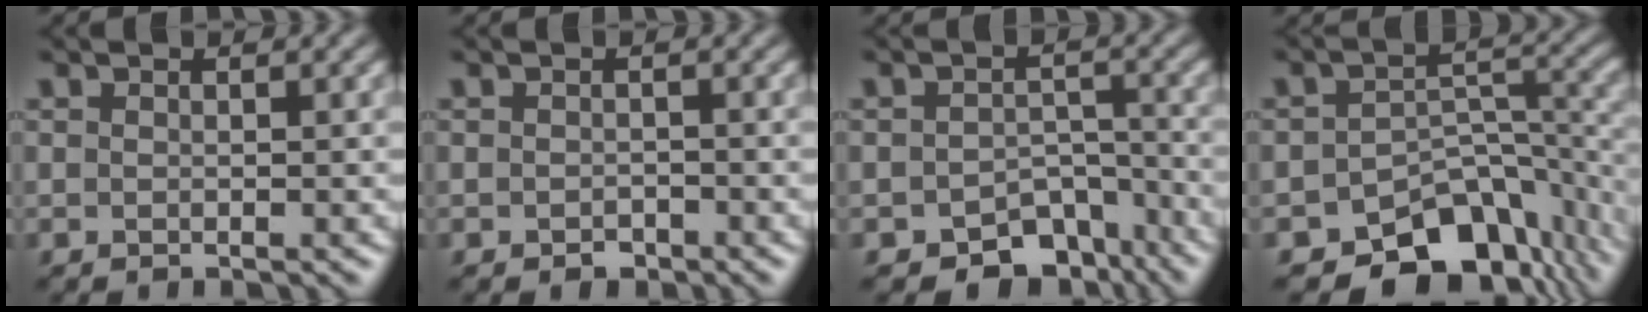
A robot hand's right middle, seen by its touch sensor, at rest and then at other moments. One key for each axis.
{"total": 0.9, "fx": -0.5, "fy": 0.6, "fz": 0.4, "tx": -0.005, "ty": -0.003, "tz": -0.009}
{"total": 5.6, "fx": -3.9, "fy": 3.3, "fz": 2.3, "tx": -0.016, "ty": -0.009, "tz": -0.056}
{"total": 10.0, "fx": -7.5, "fy": 5.0, "fz": 4.4, "tx": -0.046, "ty": -0.014, "tz": -0.119}